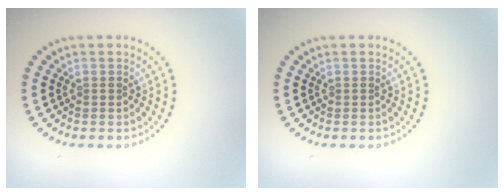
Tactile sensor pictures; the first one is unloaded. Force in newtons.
{"total": 0.0}